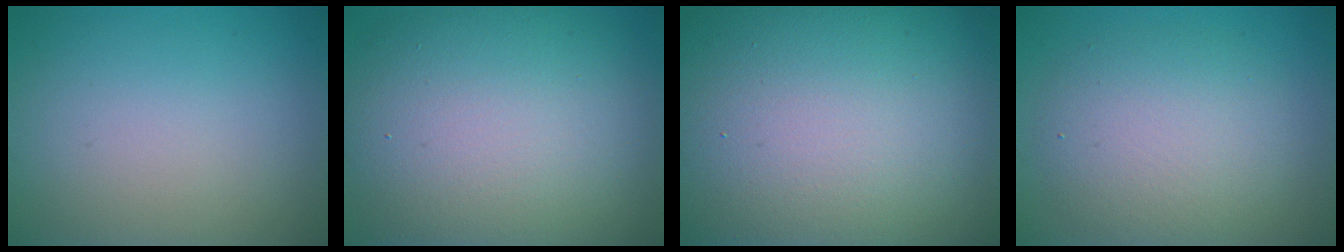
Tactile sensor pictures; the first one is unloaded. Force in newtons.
{"total": 14.3, "press": 14.3, "slide": 0.9}
{"total": 24.9, "press": 24.8, "slide": 1.4}
{"total": 5.4, "press": 5.4, "slide": 0.7}